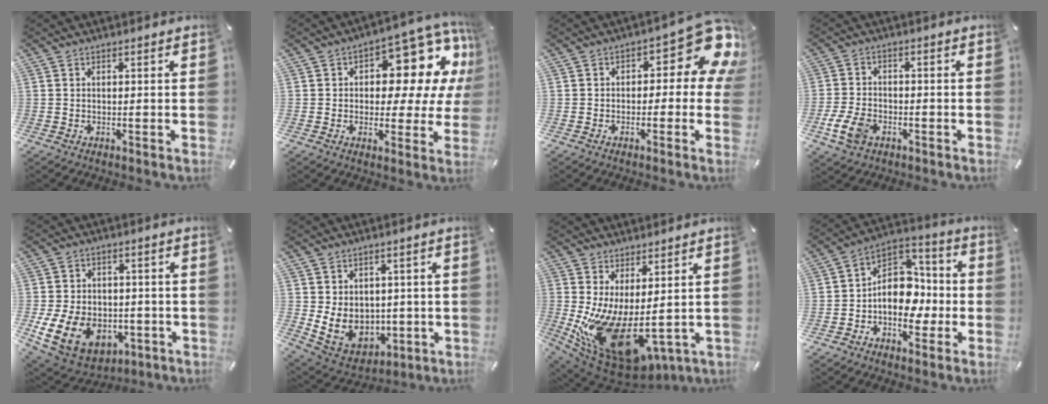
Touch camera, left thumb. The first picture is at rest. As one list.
[{"total": 14.2, "force": [6.5, 7.7, 10.0], "torque": [-0.126, -0.055, 0.107]}, {"total": 12.3, "force": [4.2, 6.1, 9.8], "torque": [-0.113, -0.035, 0.069]}, {"total": 7.2, "force": [-3.2, 4.7, 4.3], "torque": [-0.103, 0.009, -0.059]}, {"total": 13.7, "force": [-3.4, 10.3, 8.4], "torque": [-0.171, 0.011, -0.053]}, {"total": 9.4, "force": [1.1, 8.6, 3.8], "torque": [-0.087, -0.025, 0.031]}, {"total": 16.5, "force": [-3.4, 8.5, 13.8], "torque": [-0.242, -0.029, -0.029]}, {"total": 12.7, "force": [-2.7, 9.8, 7.6], "torque": [-0.124, 0.007, -0.049]}]